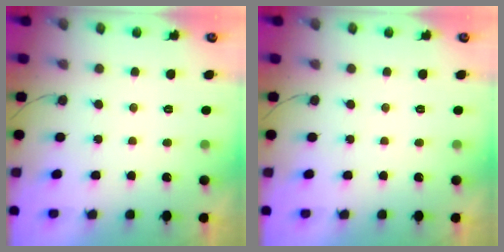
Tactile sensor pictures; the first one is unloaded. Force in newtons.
{"total": 0.0}